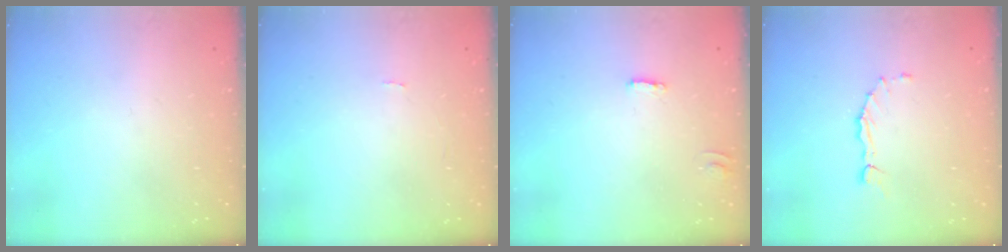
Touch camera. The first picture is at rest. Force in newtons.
{"total": 0.0}
{"total": 2.0, "press": 2.0, "slide": 0.1}
{"total": 1.6, "press": 1.6, "slide": 0.3}